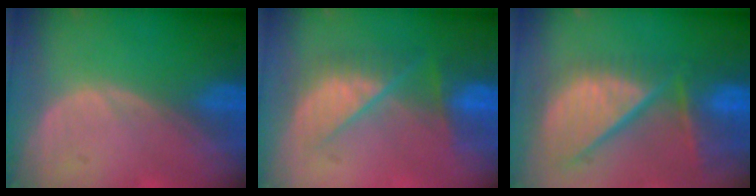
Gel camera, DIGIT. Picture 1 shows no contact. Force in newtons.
{"total": 7.2, "press": 7.2, "slide": 0.5}
{"total": 13.1, "press": 11.0, "slide": 7.2}